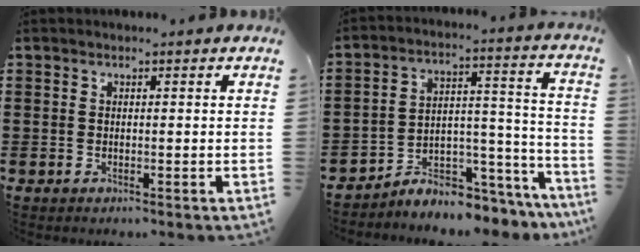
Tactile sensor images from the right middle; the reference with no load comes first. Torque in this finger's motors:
{"motor_torque": [1.50, -0.64, 0.16, 0.08]}